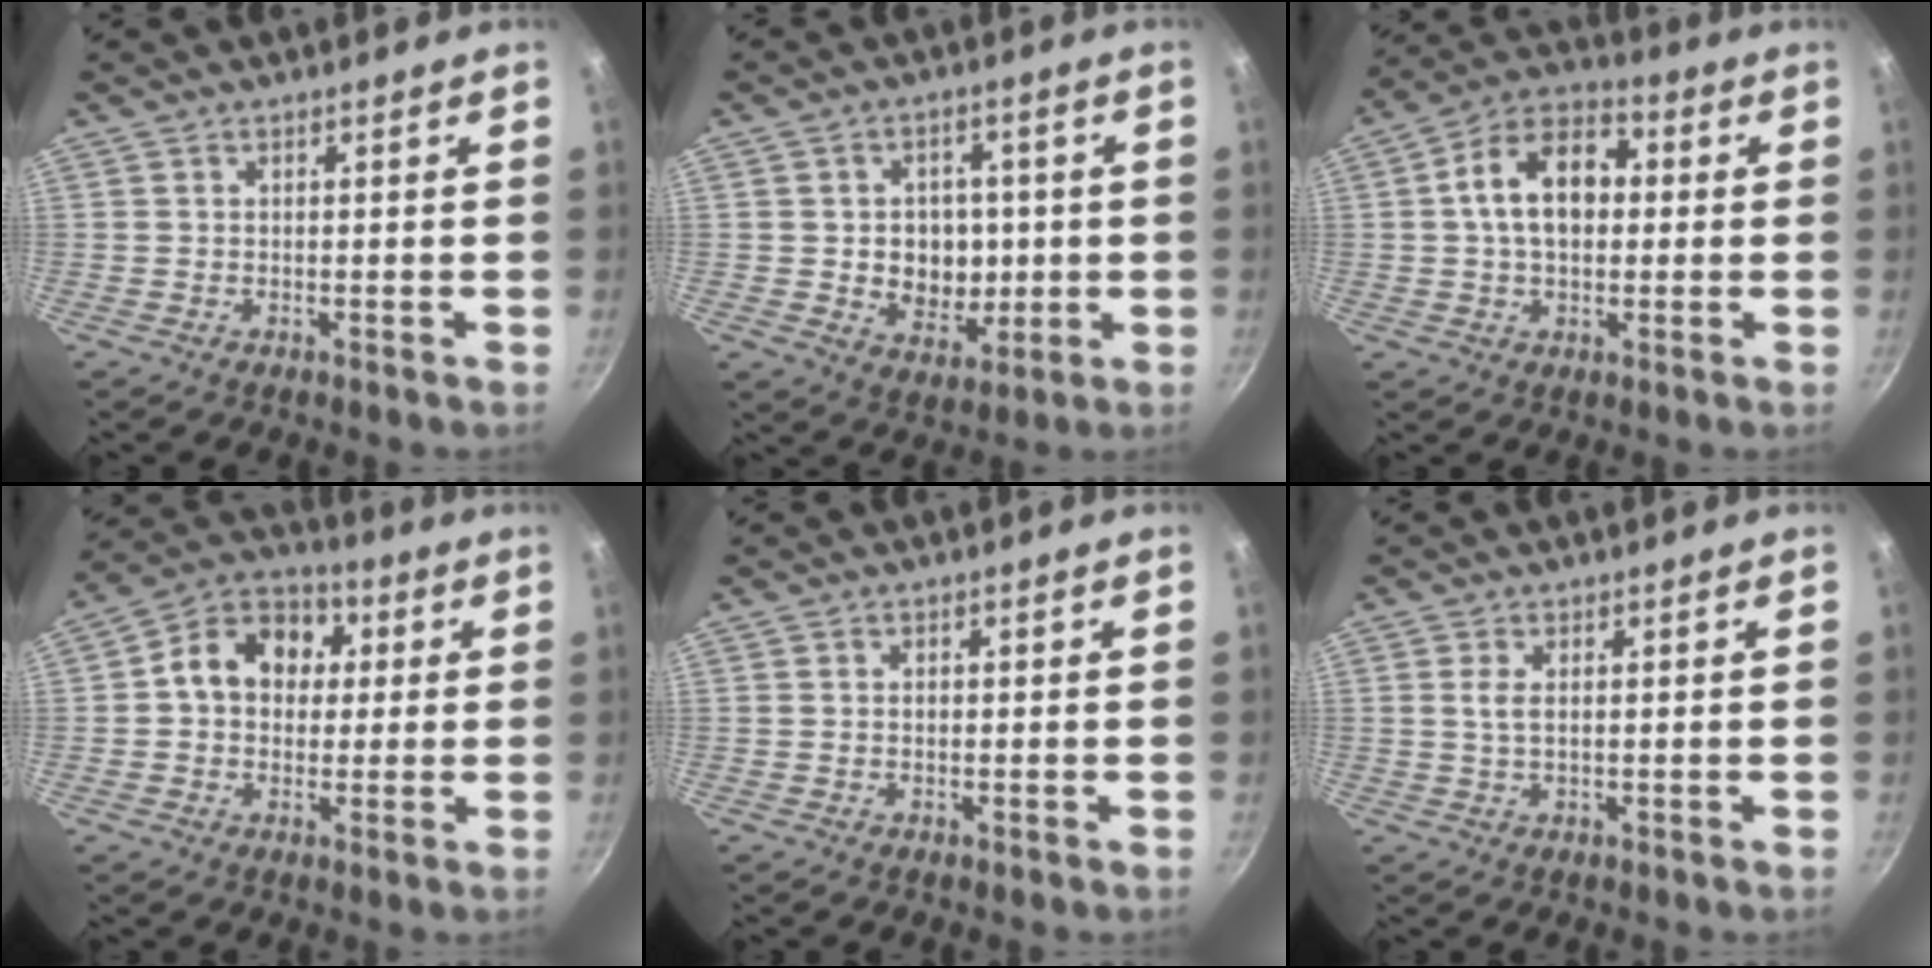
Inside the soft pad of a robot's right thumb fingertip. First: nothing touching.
{"total": 9.8, "force": [-0.2, 8.0, 5.6], "torque": [-0.051, -0.002, 0.008]}
{"total": 13.5, "force": [1.5, 9.0, 10.0], "torque": [-0.134, 0.030, 0.008]}
{"total": 12.3, "force": [1.8, 9.8, 7.1], "torque": [-0.078, 0.028, 0.007]}
{"total": 0.6, "force": [0.0, 0.5, 0.3], "torque": [-0.005, 0.003, 0.000]}
{"total": 1.8, "force": [0.4, 0.9, 1.5], "torque": [-0.031, 0.001, 0.008]}